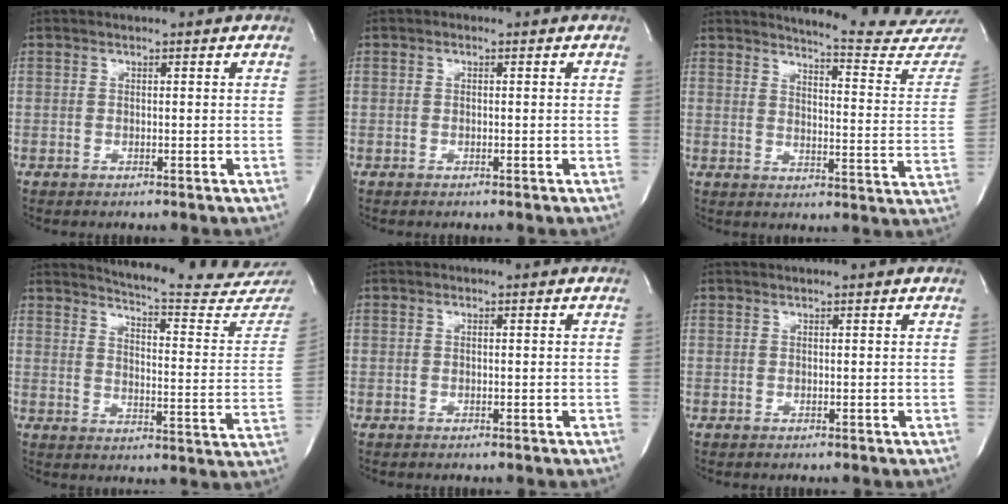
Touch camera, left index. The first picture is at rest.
{"total": 0.0}
{"total": 19.4, "force": [18.9, 0.0, 4.3], "torque": [-0.056, -0.135, 0.207]}
{"total": 22.9, "force": [22.1, 0.7, 5.9], "torque": [-0.081, -0.130, 0.255]}
{"total": 0.0}
{"total": 0.7, "force": [0.6, -0.3, 0.2], "torque": [-0.009, 0.002, 0.017]}